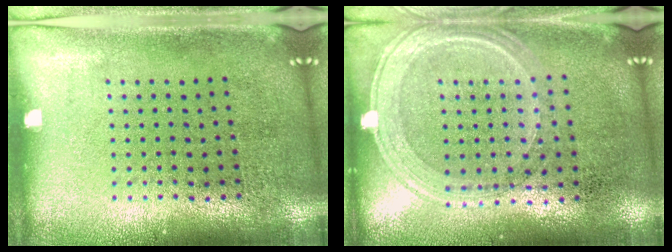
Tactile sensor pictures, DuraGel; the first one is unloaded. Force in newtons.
{"total": 1.3, "press": 1.2, "slide": 0.4}